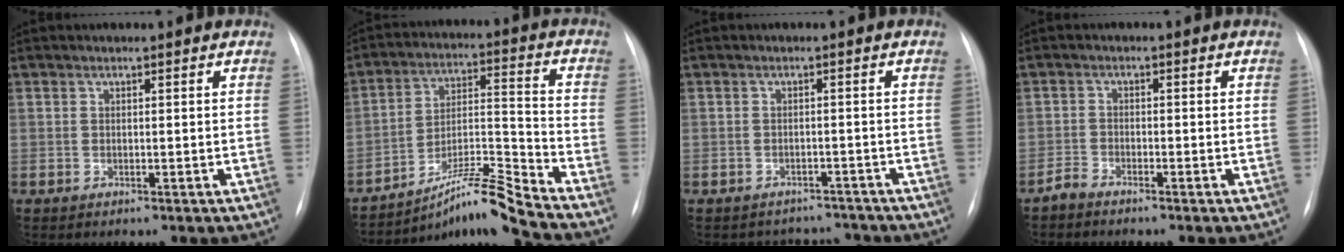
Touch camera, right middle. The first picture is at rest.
{"total": 10.7, "force": [-9.4, -2.5, 4.3], "torque": [-0.079, 0.014, -0.162]}
{"total": 4.8, "force": [-4.4, 1.5, -1.0], "torque": [0.016, 0.020, -0.055]}
{"total": 1.8, "force": [-1.7, 0.2, 0.4], "torque": [-0.011, -0.003, -0.036]}